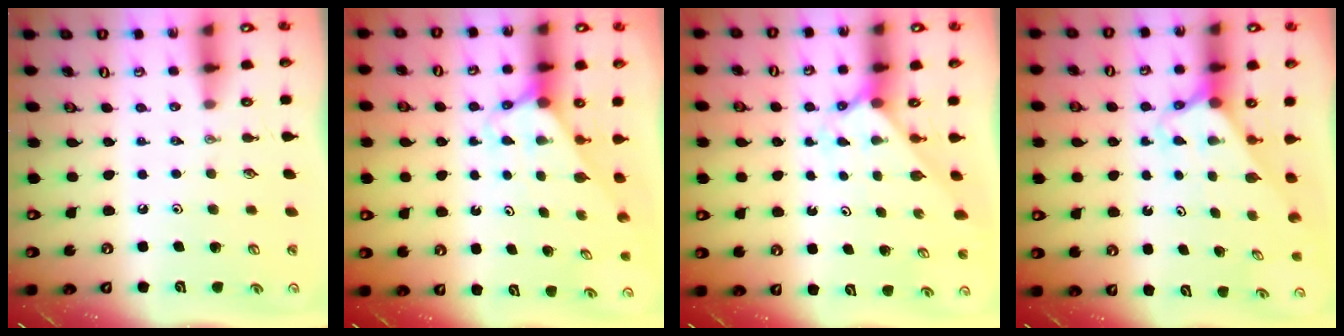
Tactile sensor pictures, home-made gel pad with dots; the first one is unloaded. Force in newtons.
{"total": 2.7, "press": 2.7, "slide": 0.2}
{"total": 2.3, "press": 2.3, "slide": 0.2}
{"total": 2.4, "press": 2.4, "slide": 0.1}